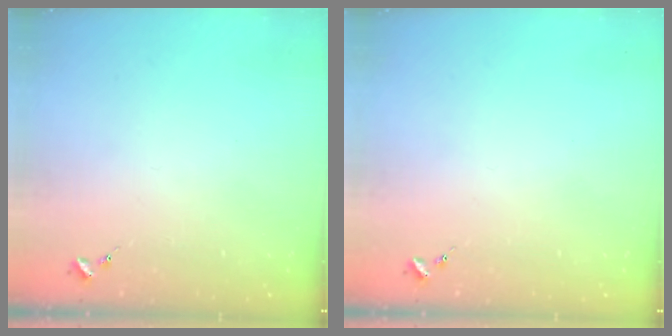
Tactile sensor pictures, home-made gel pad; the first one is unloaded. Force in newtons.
{"total": 0.0}